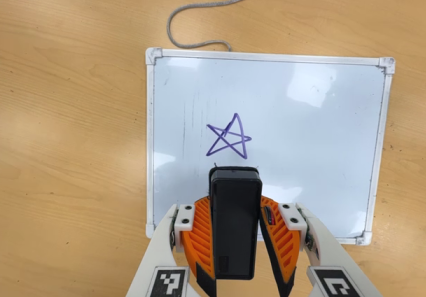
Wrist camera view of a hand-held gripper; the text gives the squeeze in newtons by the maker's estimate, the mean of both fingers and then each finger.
{"total": 6.3, "left": 4.9, "right": 7.7}